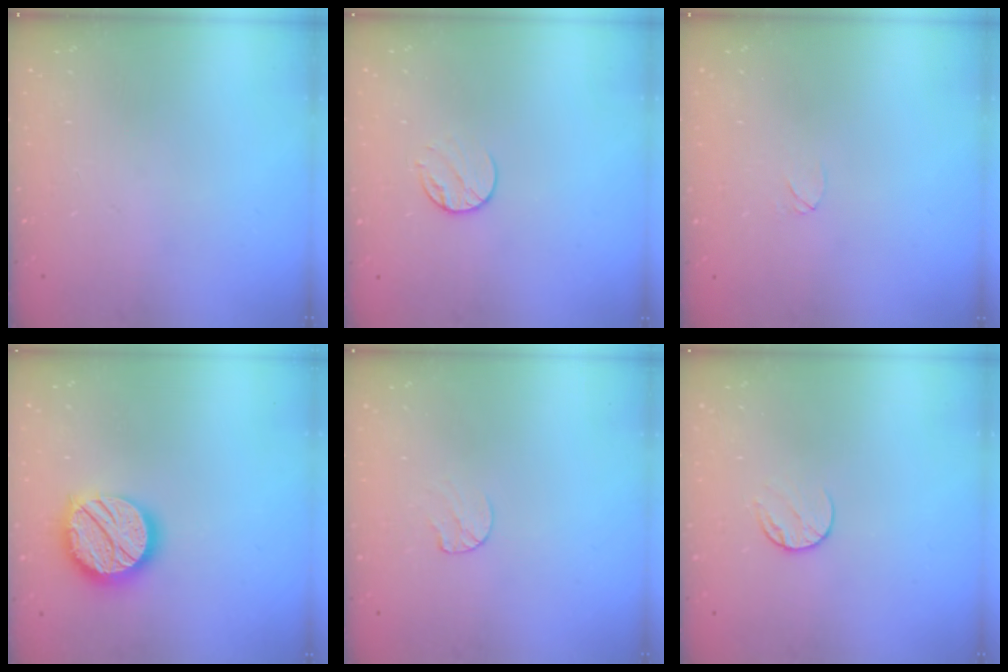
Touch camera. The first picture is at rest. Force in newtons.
{"total": 7.3, "press": 7.2, "slide": 0.7}
{"total": 3.5, "press": 3.5, "slide": 0.2}
{"total": 16.8, "press": 16.7, "slide": 1.7}
{"total": 4.8, "press": 4.8, "slide": 0.4}
{"total": 6.5, "press": 6.4, "slide": 0.7}